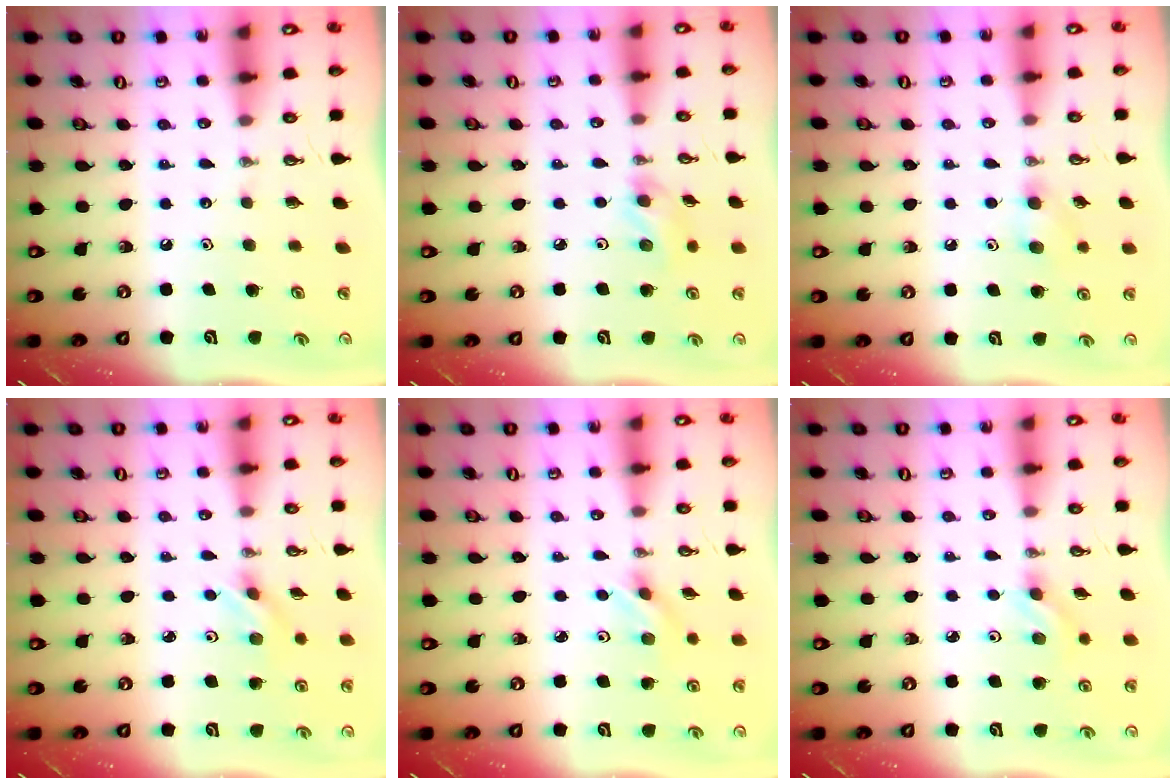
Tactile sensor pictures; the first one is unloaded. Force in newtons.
{"total": 5.4, "press": 5.3, "slide": 1.0}
{"total": 6.5, "press": 6.4, "slide": 1.0}
{"total": 2.0, "press": 1.9, "slide": 0.6}
{"total": 2.0, "press": 1.9, "slide": 0.6}
{"total": 4.0, "press": 3.7, "slide": 1.7}